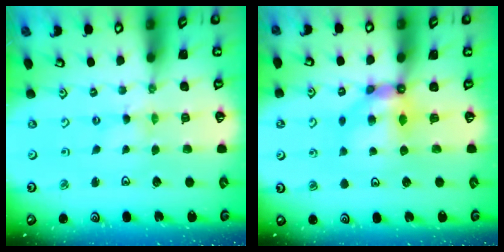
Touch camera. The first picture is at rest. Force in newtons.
{"total": 9.2, "press": 9.2, "slide": 0.4}